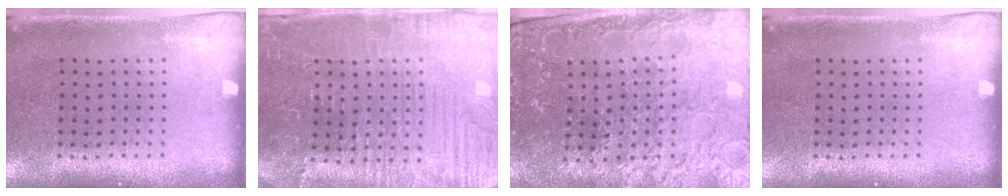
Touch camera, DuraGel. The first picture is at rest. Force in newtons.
{"total": 4.3, "press": 4.2, "slide": 1.3}
{"total": 3.2, "press": 3.2, "slide": 0.4}
{"total": 0.0}